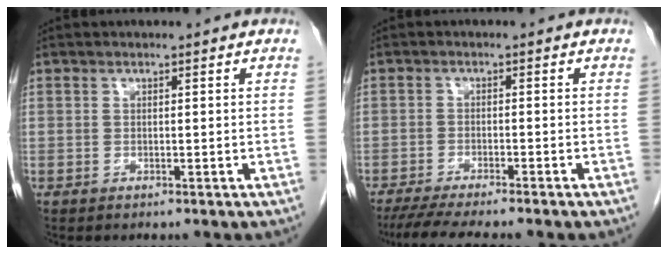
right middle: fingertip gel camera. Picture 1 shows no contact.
{"total": 8.1, "force": [-6.9, -0.1, 4.3], "torque": [-0.057, -0.020, -0.109]}